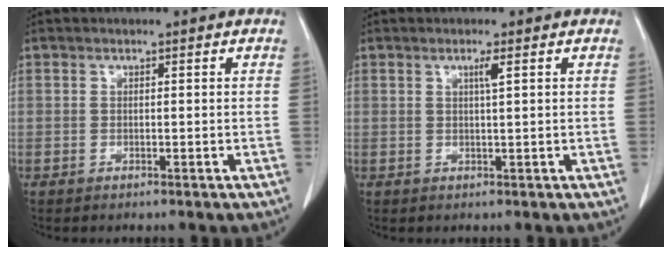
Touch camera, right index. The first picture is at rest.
{"total": 1.4, "force": [0.6, -0.3, 1.3], "torque": [-0.025, -0.002, 0.012]}